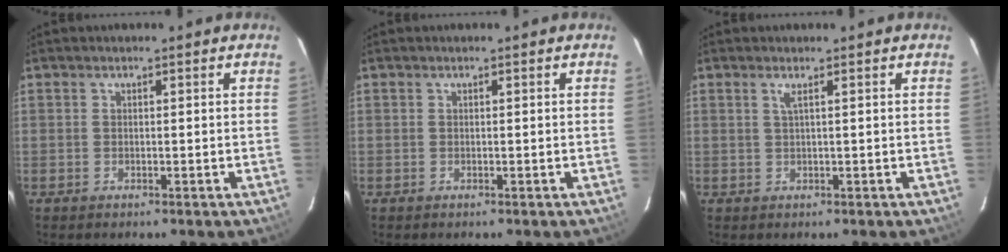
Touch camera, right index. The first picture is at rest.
{"total": 0.0}
{"total": 1.1, "force": [0.4, -0.4, 1.0], "torque": [-0.018, 0.001, 0.007]}